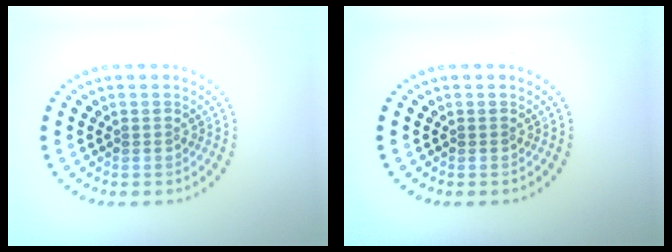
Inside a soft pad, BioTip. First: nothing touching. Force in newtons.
{"total": 0.0}